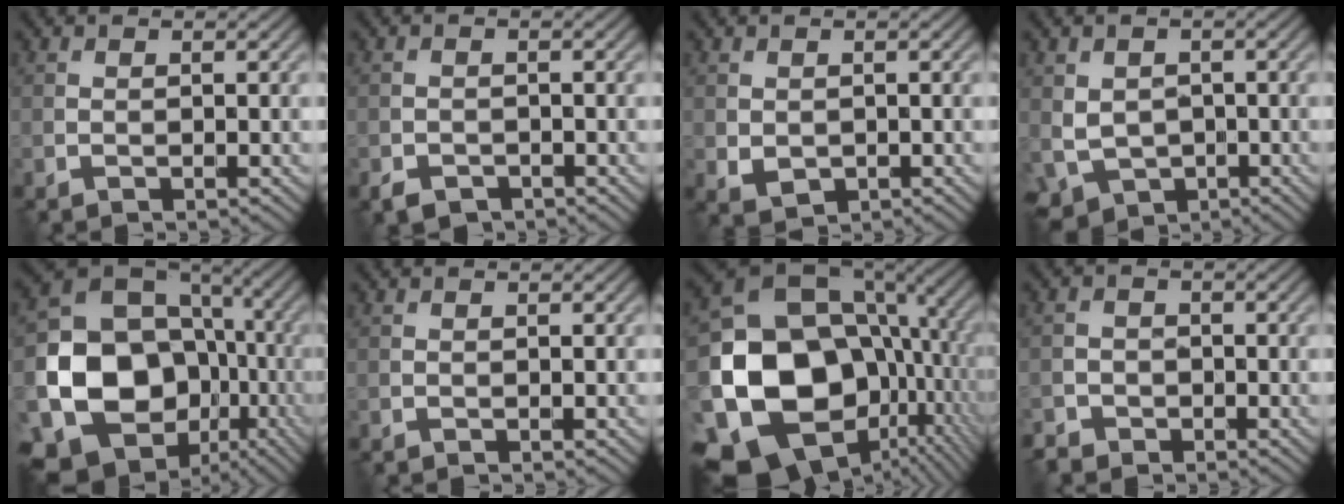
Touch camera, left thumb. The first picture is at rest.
{"total": 2.0, "force": [-1.5, 1.1, 0.7], "torque": [-0.013, -0.004, -0.032]}
{"total": 1.8, "force": [0.0, 1.4, 1.1], "torque": [-0.026, -0.010, 0.006]}
{"total": 5.1, "force": [-0.9, 4.3, 2.4], "torque": [-0.067, -0.020, -0.016]}
{"total": 17.8, "force": [-5.3, 14.4, 9.0], "torque": [-0.197, -0.046, -0.080]}
{"total": 0.0}
{"total": 21.0, "force": [-5.2, 16.1, 12.5], "torque": [-0.260, -0.042, -0.060]}
{"total": 2.6, "force": [-1.9, 1.8, 0.3], "torque": [-0.005, 0.001, -0.039]}